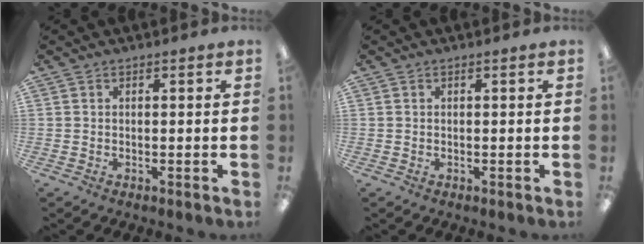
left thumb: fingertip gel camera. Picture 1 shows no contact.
{"total": 0.0}